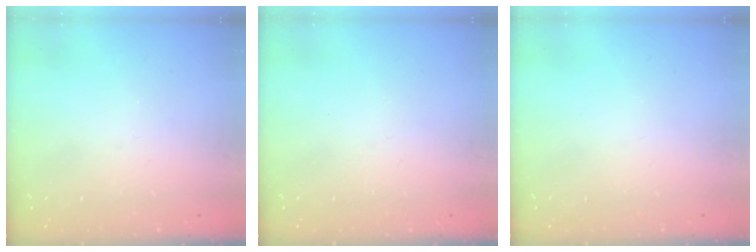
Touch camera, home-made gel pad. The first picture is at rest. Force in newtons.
{"total": 0.0}
{"total": 0.0}